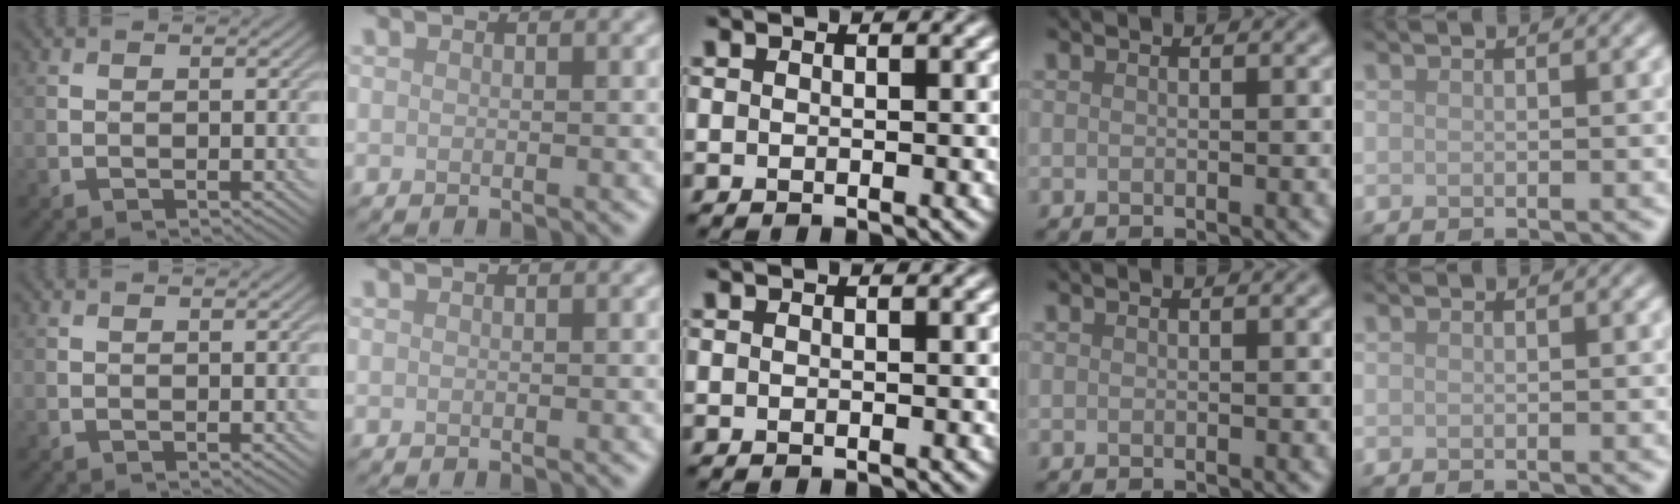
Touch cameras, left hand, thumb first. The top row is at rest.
{}